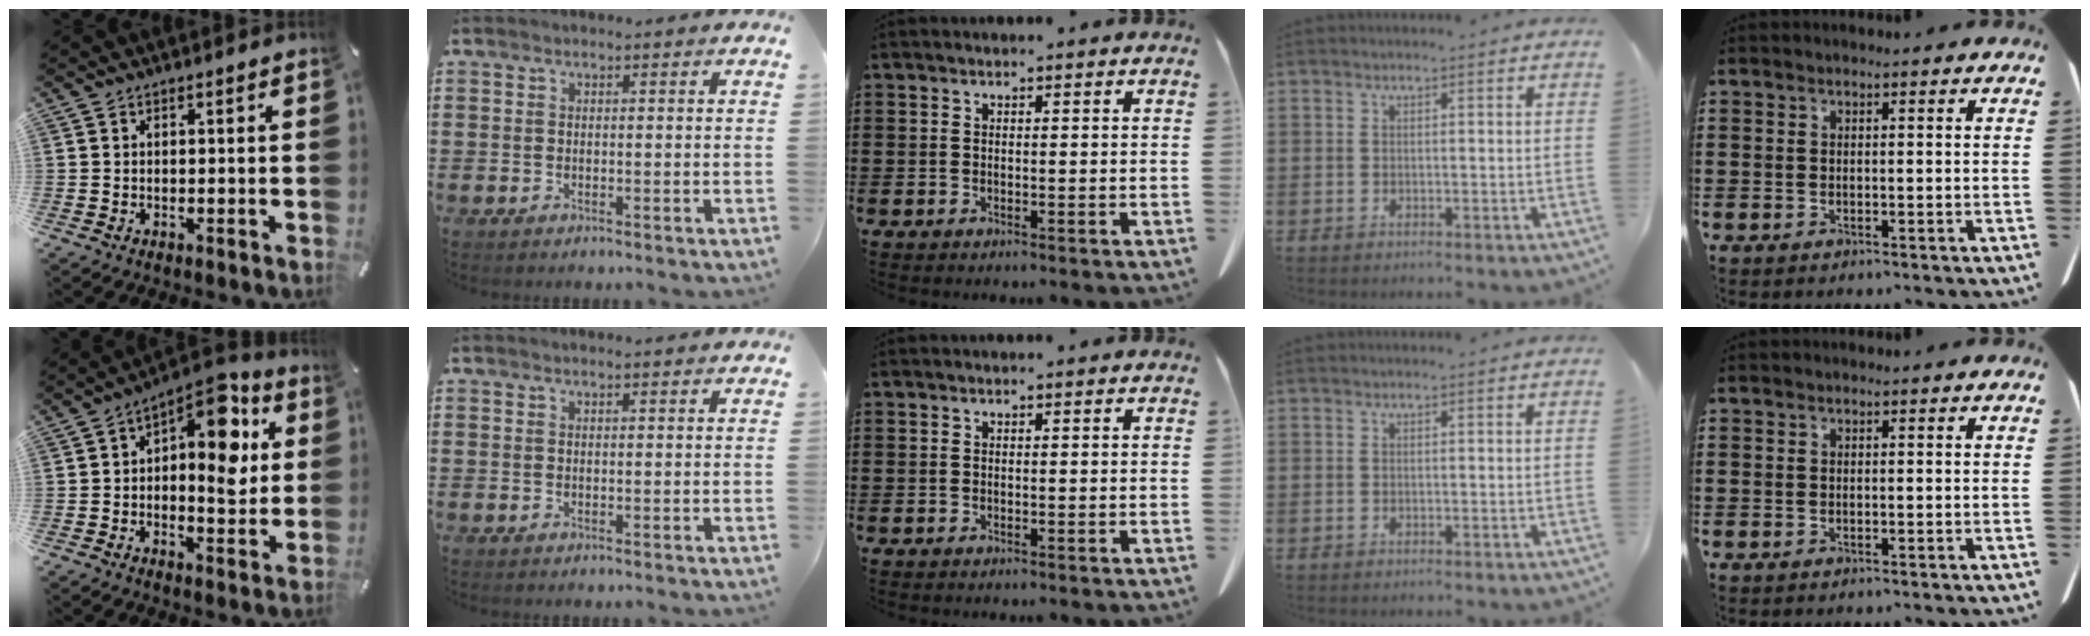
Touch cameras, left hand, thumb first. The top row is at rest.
{"thumb": {"total": 12.7, "force": [3.8, 7.0, 9.9], "torque": [-0.126, -0.043, 0.061]}, "index": {"total": 0.9, "force": [0.8, 0.0, 0.3], "torque": [-0.008, -0.002, 0.016]}}